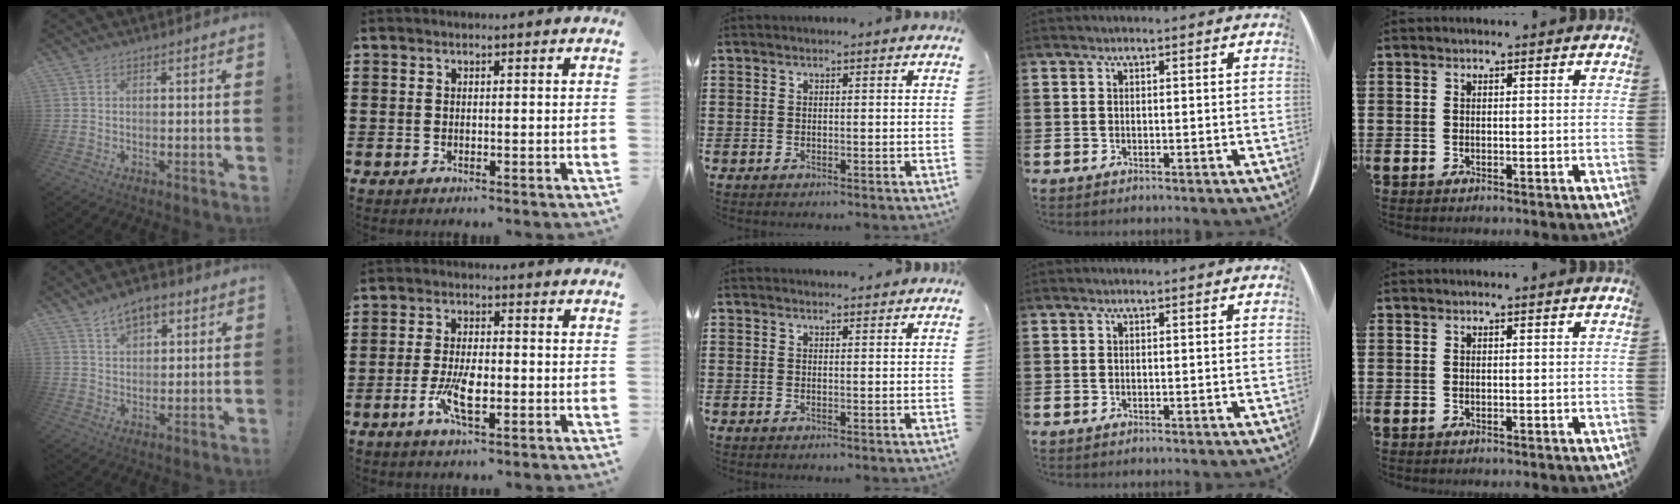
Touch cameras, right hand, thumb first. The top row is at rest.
{"thumb": {"total": 7.5, "force": [4.4, 4.3, 4.4], "torque": [-0.064, -0.013, 0.079]}, "index": {"total": 6.4, "force": [-2.0, 2.3, 5.6], "torque": [-0.119, -0.005, -0.039]}, "middle": {"total": 1.2, "force": [1.2, 0.0, 0.1], "torque": [0.004, -0.003, 0.021]}}